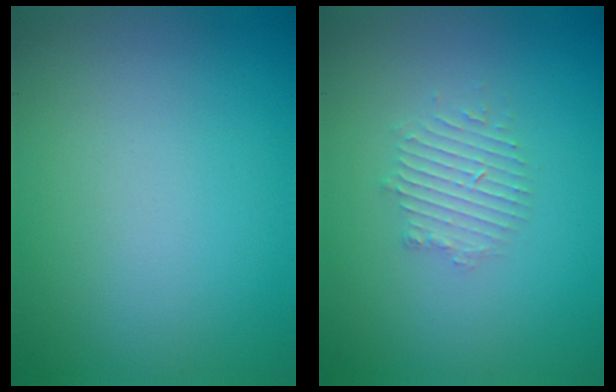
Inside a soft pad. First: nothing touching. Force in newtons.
{"total": 2.1, "press": 2.1, "slide": 0.4}